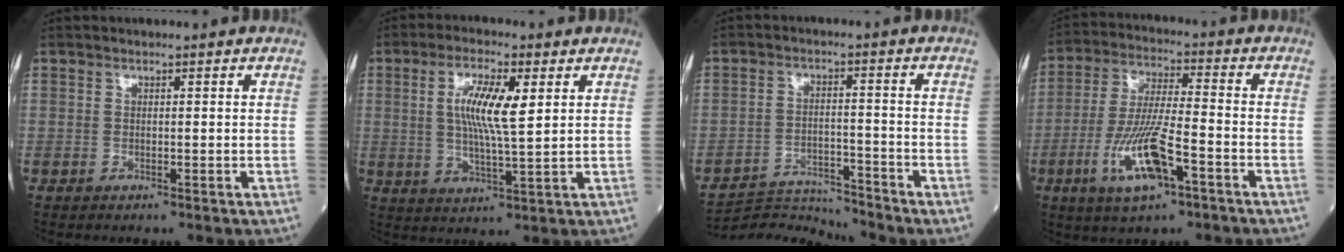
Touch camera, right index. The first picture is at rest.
{"total": 8.1, "force": [2.1, 1.2, 7.7], "torque": [-0.149, 0.004, 0.039]}
{"total": 7.0, "force": [-6.7, -0.9, -1.5], "torque": [0.024, 0.004, -0.119]}
{"total": 11.7, "force": [-5.1, 2.2, 10.4], "torque": [-0.210, -0.012, -0.093]}